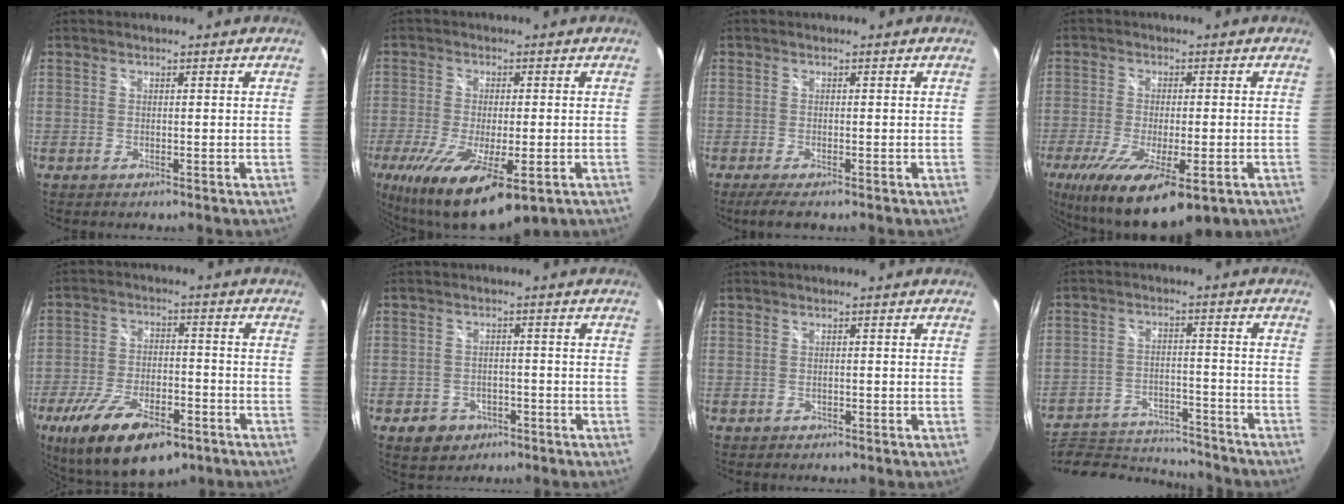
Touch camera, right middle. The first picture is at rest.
{"total": 17.4, "force": [-9.4, 5.8, 13.5], "torque": [-0.274, -0.073, -0.149]}
{"total": 3.5, "force": [-2.5, 0.6, 2.3], "torque": [-0.046, -0.017, -0.042]}
{"total": 18.2, "force": [-10.4, 6.0, 13.7], "torque": [-0.272, -0.071, -0.161]}
{"total": 18.2, "force": [-11.2, 7.7, 12.1], "torque": [-0.242, -0.034, -0.181]}
{"total": 6.0, "force": [-3.3, 4.7, 1.8], "torque": [-0.051, 0.008, -0.040]}
{"total": 1.3, "force": [-0.8, 1.0, 0.3], "torque": [-0.010, -0.002, -0.009]}
{"total": 13.6, "force": [-12.8, 3.9, 2.6], "torque": [-0.066, 0.010, -0.188]}